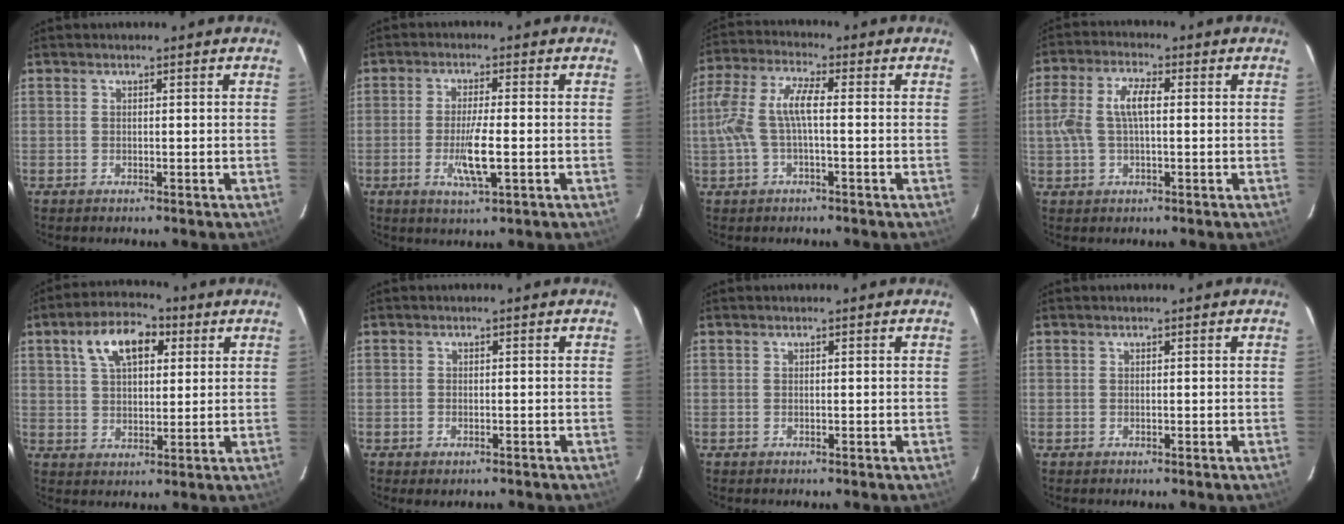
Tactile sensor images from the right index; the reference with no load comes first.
{"total": 6.5, "force": [-1.8, 0.7, 6.2], "torque": [-0.118, -0.011, -0.033]}
{"total": 8.9, "force": [-0.8, 2.7, 8.4], "torque": [-0.185, 0.011, -0.013]}
{"total": 7.6, "force": [0.4, 3.2, 6.9], "torque": [-0.143, 0.014, 0.010]}
{"total": 10.6, "force": [4.4, 5.8, 7.6], "torque": [-0.139, 0.032, 0.075]}
{"total": 1.5, "force": [-0.9, 1.0, 0.7], "torque": [-0.011, -0.002, -0.013]}
{"total": 0.0}
{"total": 0.0}